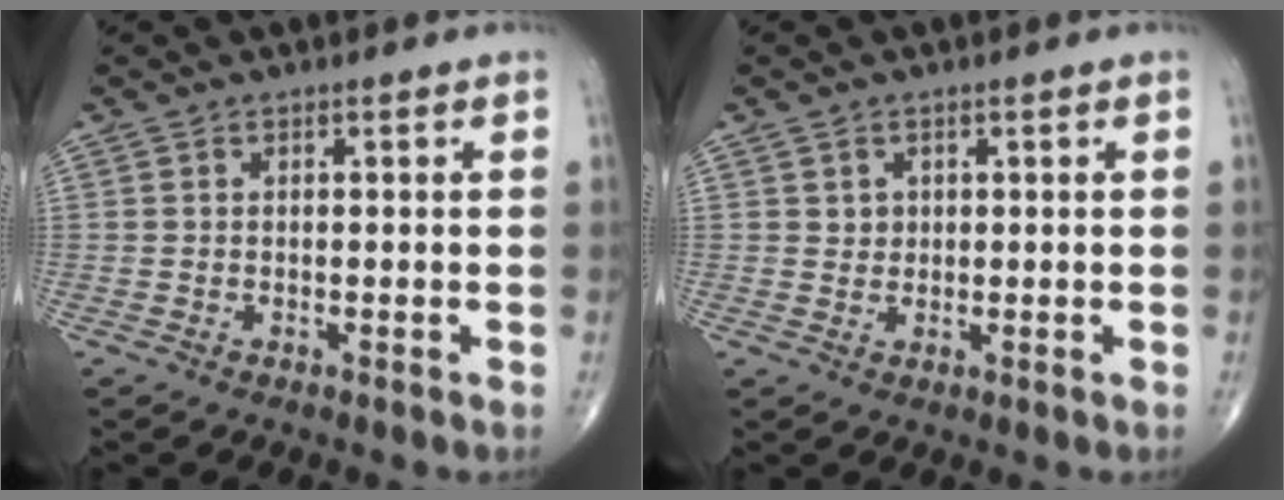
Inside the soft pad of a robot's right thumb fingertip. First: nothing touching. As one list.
[{"total": 1.8, "force": [0.6, 1.6, 0.5], "torque": [0.001, -0.003, 0.010]}]